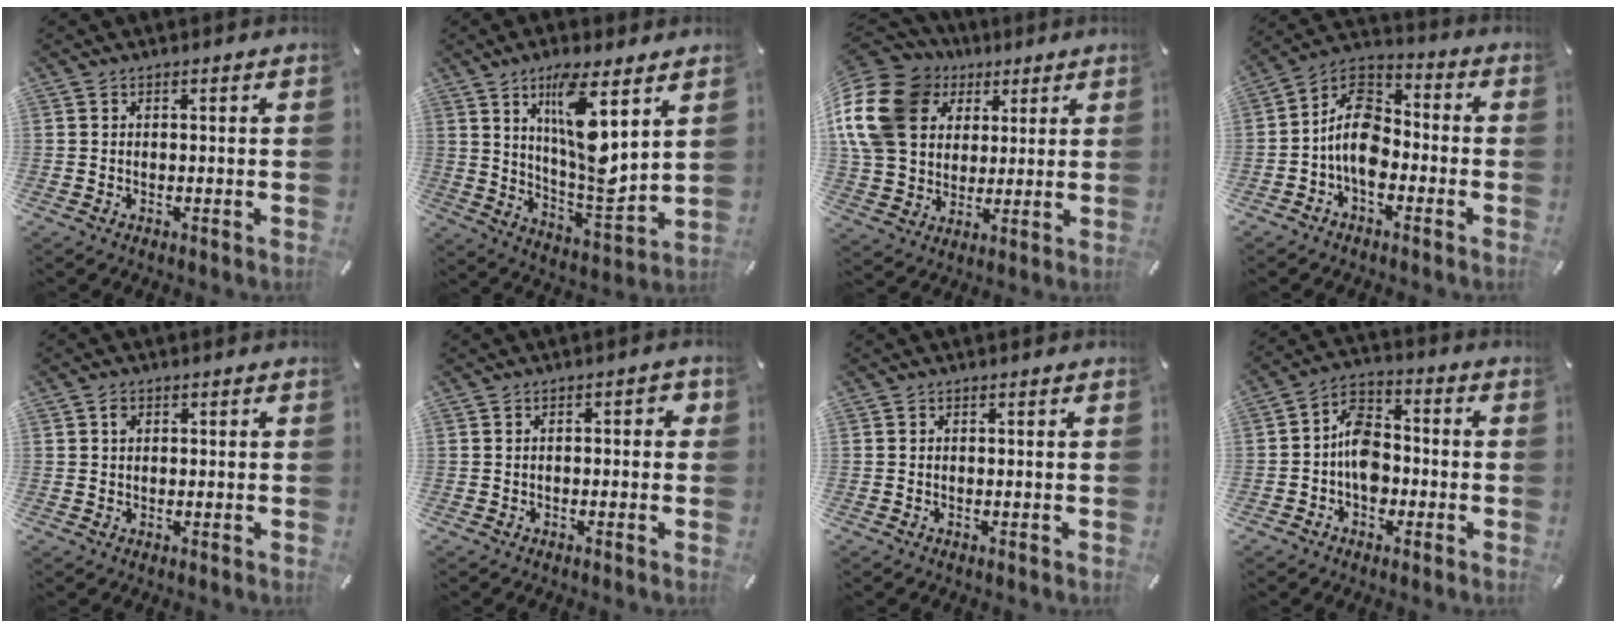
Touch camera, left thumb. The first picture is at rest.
{"total": 14.8, "force": [6.8, 4.1, 12.5], "torque": [-0.235, -0.047, 0.106]}
{"total": 18.5, "force": [5.4, 15.1, 9.1], "torque": [-0.225, -0.007, 0.099]}
{"total": 11.0, "force": [-3.6, 7.3, 7.4], "torque": [-0.163, 0.015, -0.071]}
{"total": 1.6, "force": [0.3, 1.4, 0.7], "torque": [-0.008, 0.005, 0.001]}
{"total": 2.5, "force": [-0.7, 1.3, 2.0], "torque": [-0.035, 0.010, -0.016]}
{"total": 0.0}
{"total": 9.0, "force": [-2.0, 6.8, 5.5], "torque": [-0.100, 0.024, -0.032]}